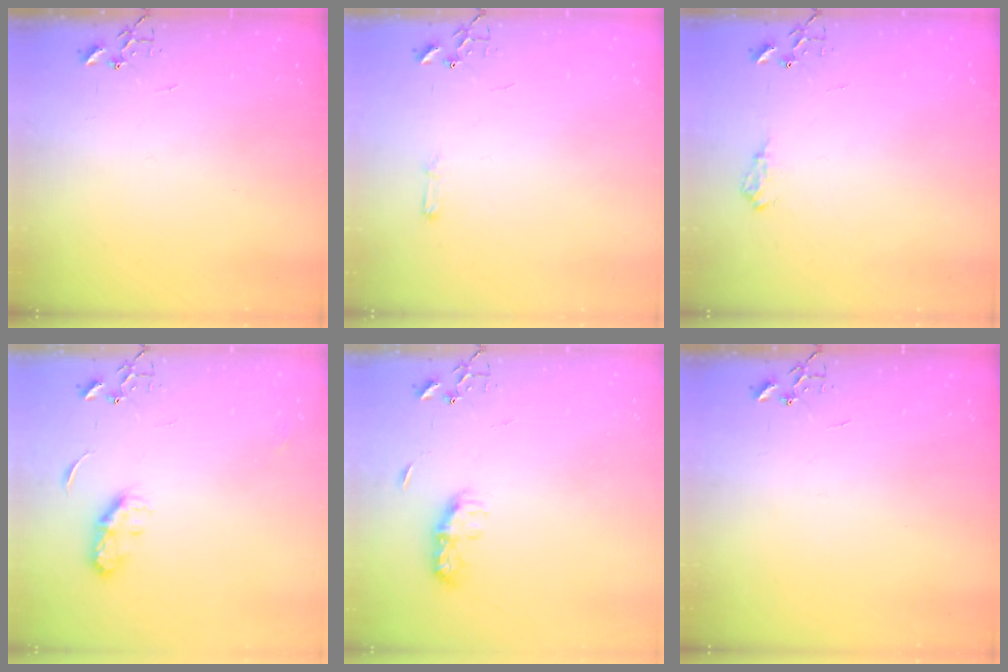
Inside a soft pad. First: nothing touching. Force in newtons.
{"total": 3.8, "press": 3.8, "slide": 0.5}
{"total": 7.4, "press": 7.4, "slide": 0.9}
{"total": 7.2, "press": 7.2, "slide": 0.3}
{"total": 7.4, "press": 7.4, "slide": 0.4}
{"total": 0.0}